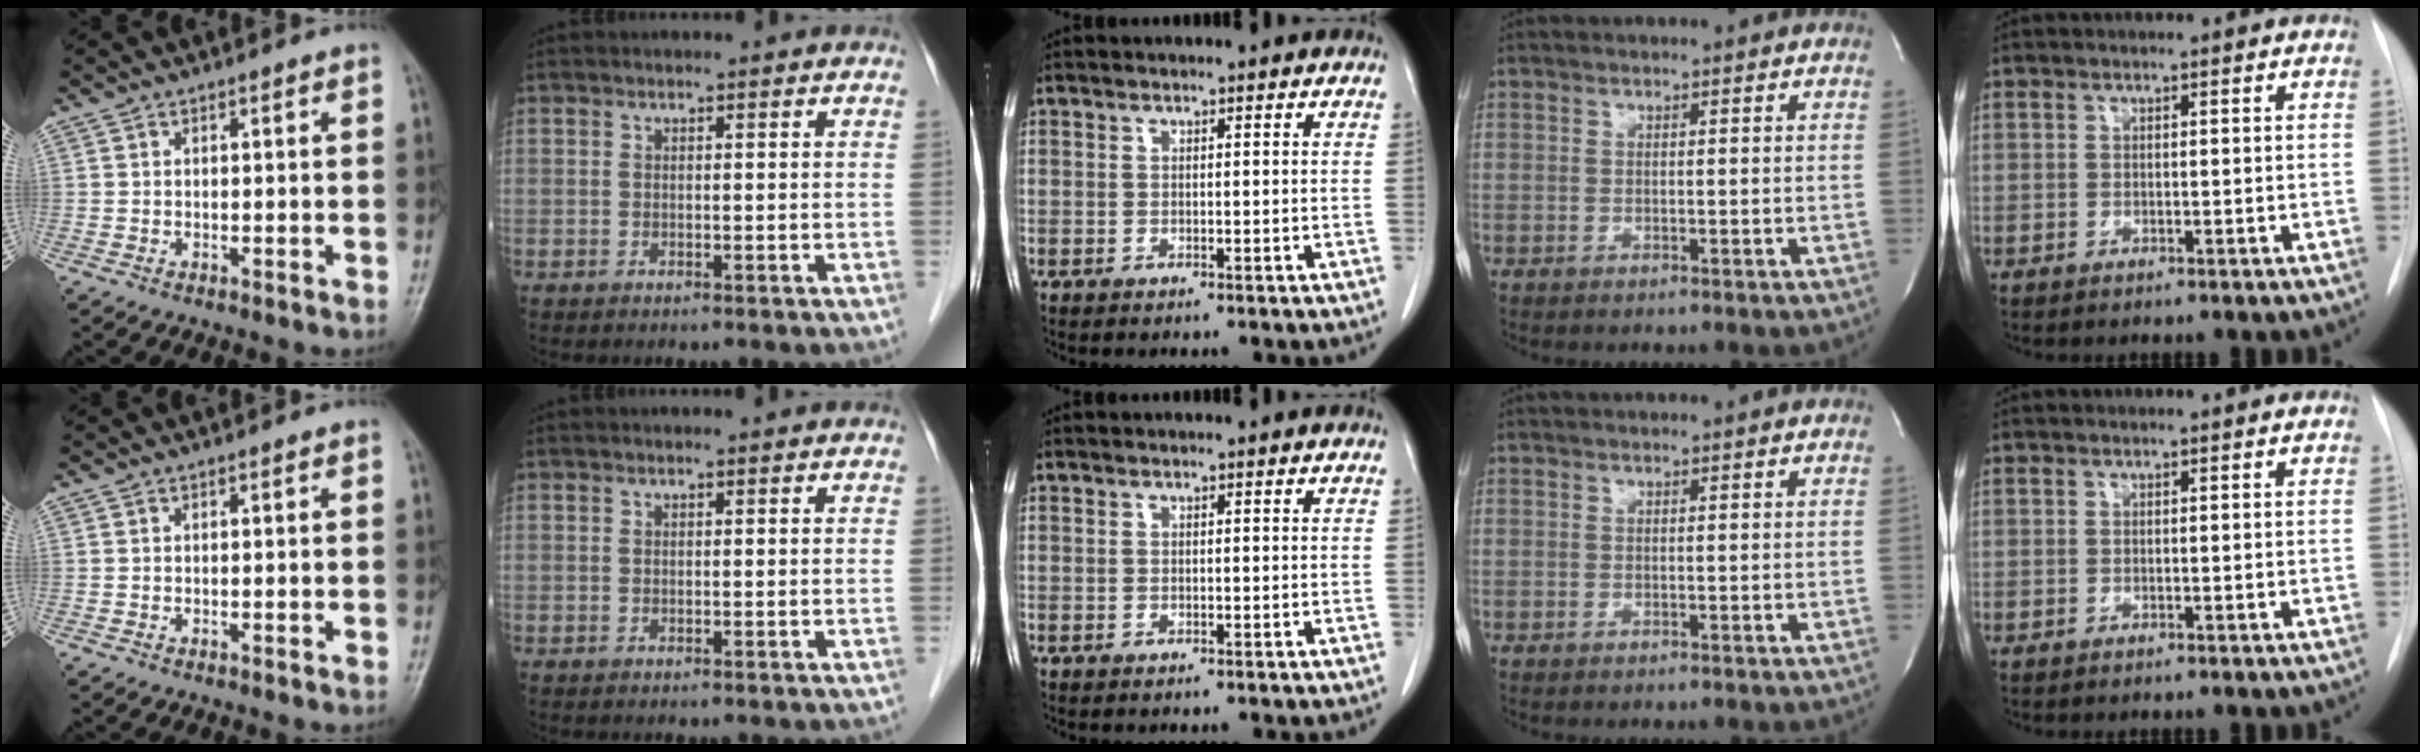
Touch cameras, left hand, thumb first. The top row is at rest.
{}